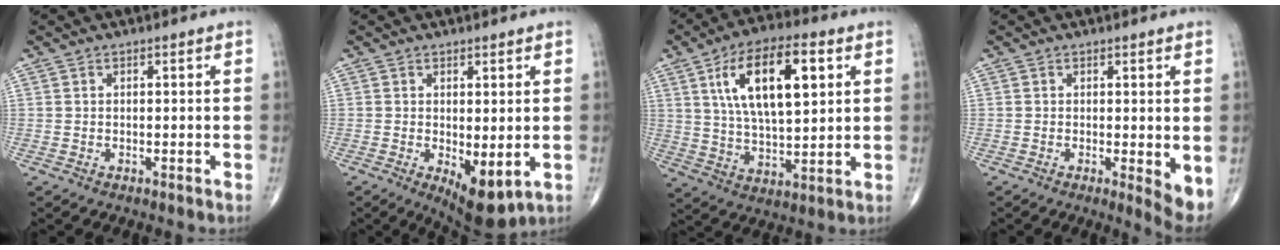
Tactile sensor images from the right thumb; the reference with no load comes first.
{"total": 7.0, "force": [-1.2, 3.0, 6.2], "torque": [-0.085, -0.021, -0.006]}
{"total": 16.9, "force": [5.7, 7.2, 14.2], "torque": [-0.231, -0.008, 0.100]}
{"total": 4.0, "force": [0.0, 1.2, 3.9], "torque": [-0.054, -0.013, -0.001]}